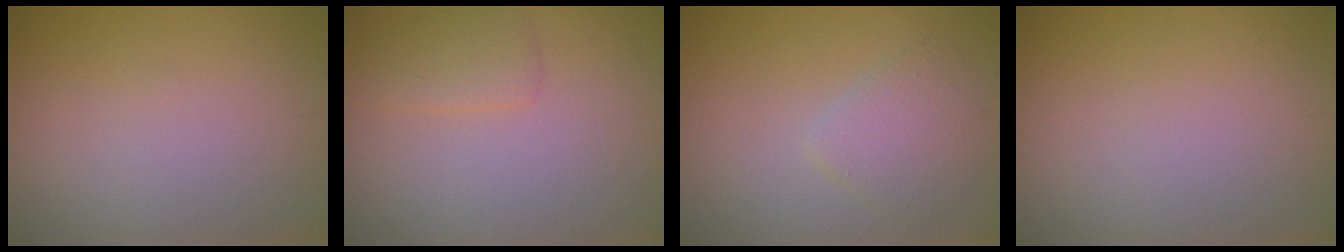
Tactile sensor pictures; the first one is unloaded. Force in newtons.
{"total": 1.9, "press": 1.9, "slide": 0.1}
{"total": 2.5, "press": 2.5, "slide": 0.2}
{"total": 0.0}